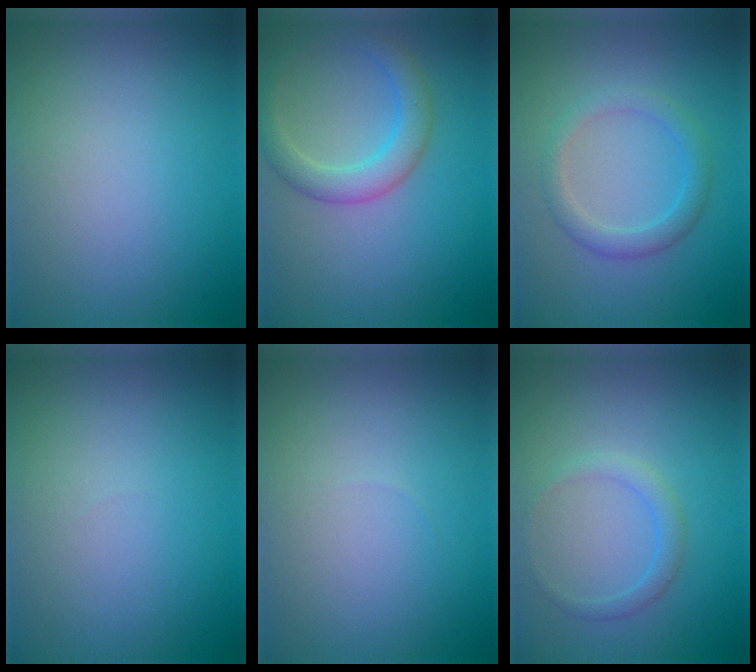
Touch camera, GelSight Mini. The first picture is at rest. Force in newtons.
{"total": 3.5, "press": 3.5, "slide": 0.0}
{"total": 2.5, "press": 2.5, "slide": 0.2}
{"total": 0.0}
{"total": 0.0}
{"total": 1.6, "press": 1.6, "slide": 0.2}